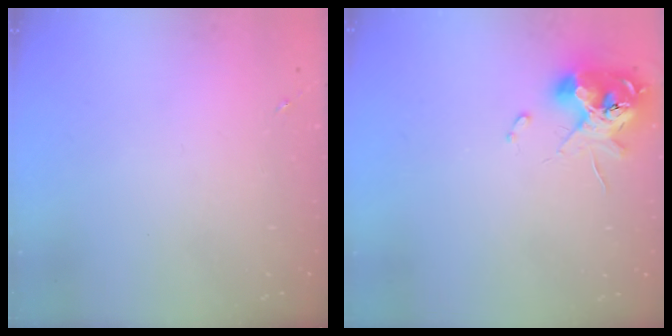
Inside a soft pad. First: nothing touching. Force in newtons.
{"total": 11.4, "press": 11.3, "slide": 1.8}